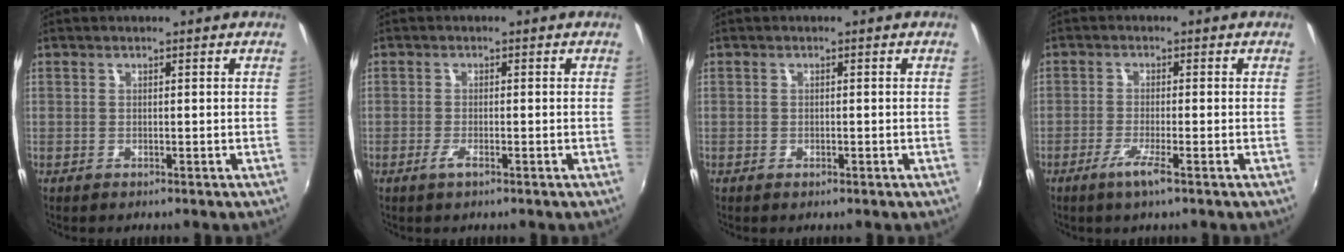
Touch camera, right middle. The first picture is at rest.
{"total": 1.9, "force": [-1.1, 0.3, 1.5], "torque": [-0.032, -0.002, -0.021]}
{"total": 0.6, "force": [-0.4, 0.3, 0.3], "torque": [-0.004, -0.002, -0.008]}
{"total": 3.8, "force": [-2.3, -0.3, 3.1], "torque": [-0.068, -0.009, -0.045]}